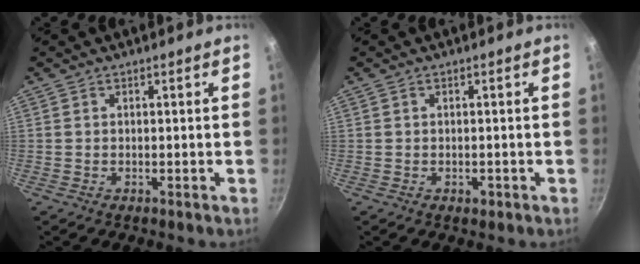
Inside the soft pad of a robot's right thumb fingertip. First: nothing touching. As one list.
[{"total": 1.3, "force": [-0.5, 0.9, 0.9], "torque": [-0.007, 0.000, -0.007]}]